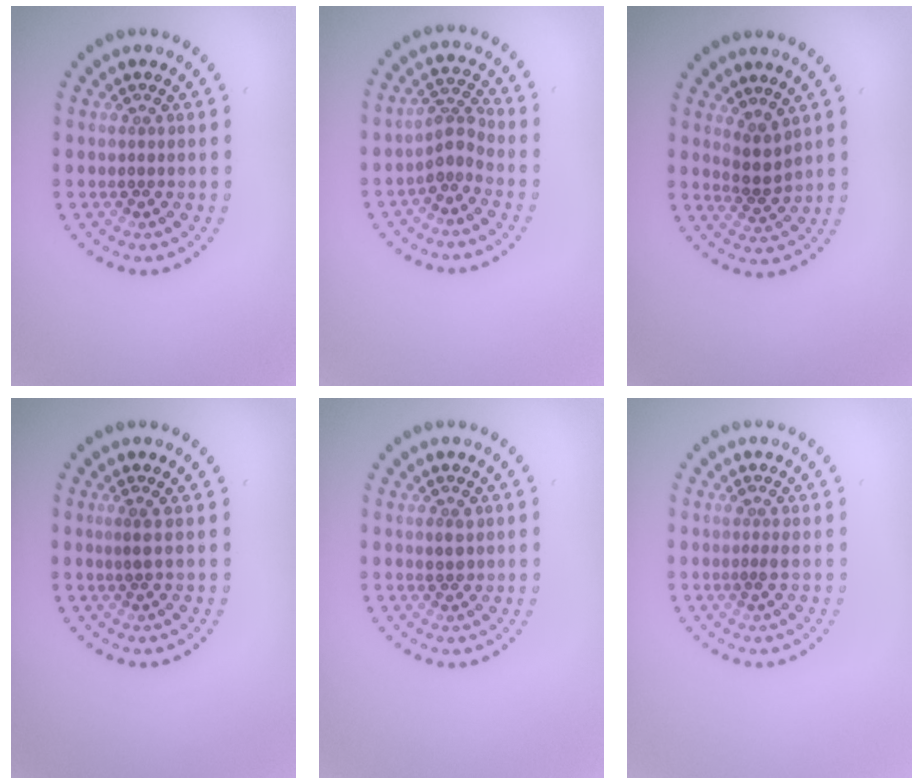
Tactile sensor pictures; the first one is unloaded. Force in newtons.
{"total": 2.2, "press": 1.6, "slide": 1.6}
{"total": 2.2, "press": 1.6, "slide": 1.4}
{"total": 1.0, "press": 0.8, "slide": 0.6}
{"total": 1.2, "press": 1.2, "slide": 0.1}
{"total": 1.0, "press": 0.8, "slide": 0.5}